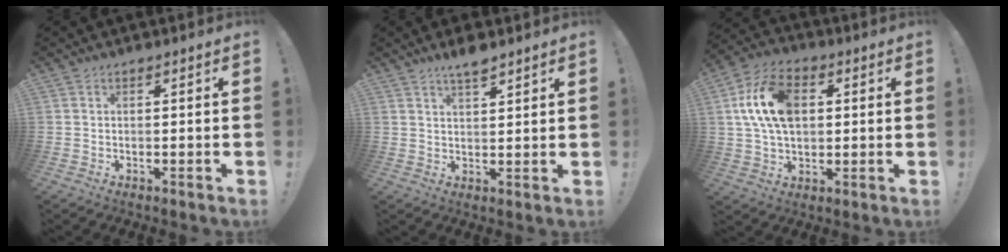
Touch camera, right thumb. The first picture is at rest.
{"total": 4.4, "force": [3.6, 0.9, 2.5], "torque": [-0.039, -0.021, 0.061]}
{"total": 15.8, "force": [3.3, 10.3, 11.5], "torque": [-0.199, 0.008, 0.062]}